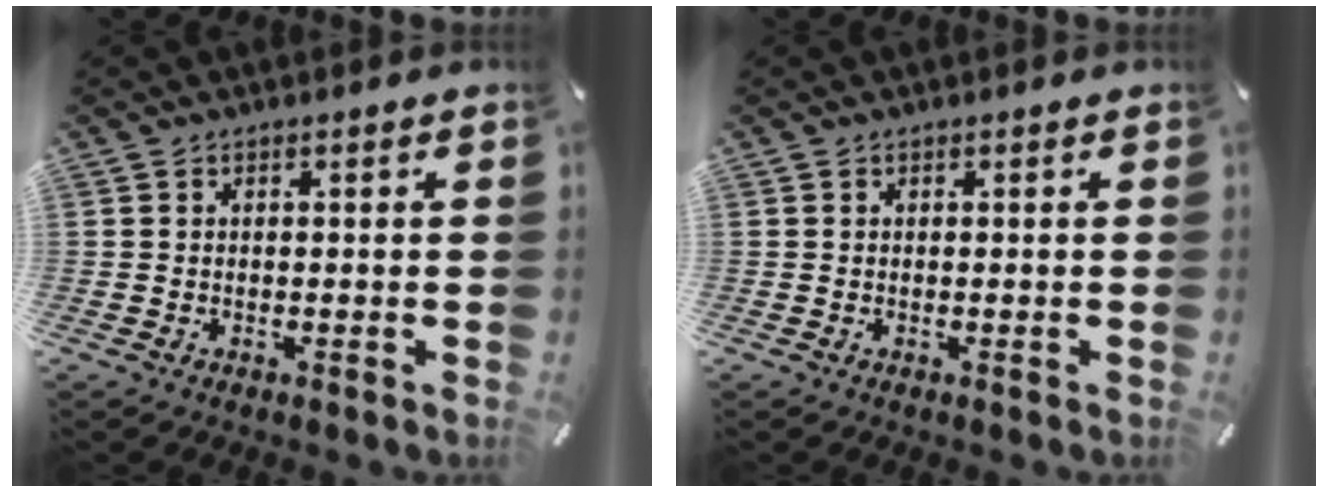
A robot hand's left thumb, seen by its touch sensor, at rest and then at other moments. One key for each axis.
{"total": 0.0}